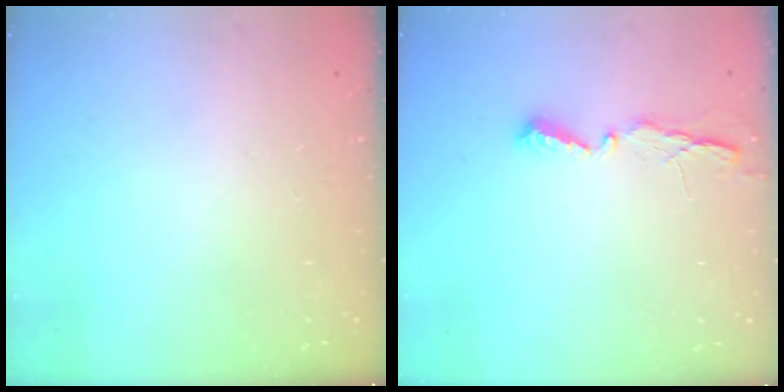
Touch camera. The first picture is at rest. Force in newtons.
{"total": 4.5, "press": 4.5, "slide": 0.4}